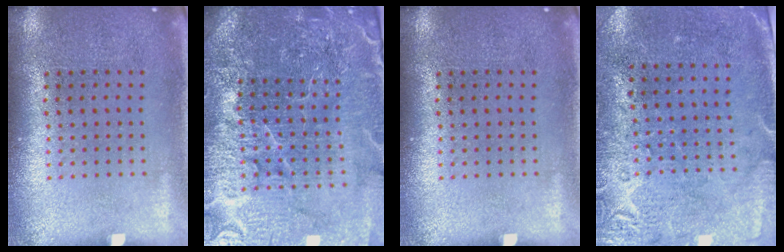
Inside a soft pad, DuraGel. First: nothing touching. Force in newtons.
{"total": 5.7, "press": 5.1, "slide": 2.4}
{"total": 0.0}
{"total": 2.8, "press": 2.3, "slide": 1.5}